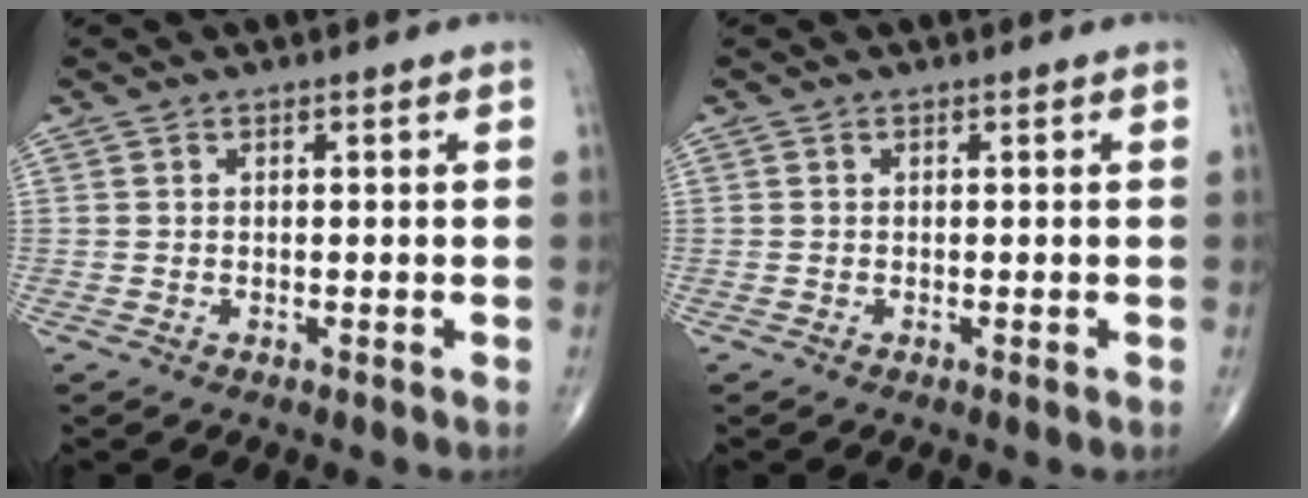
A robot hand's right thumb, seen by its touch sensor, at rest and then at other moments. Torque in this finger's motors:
{"motor_torque": [-0.16, -0.22, -0.34, -0.17, 0.01]}